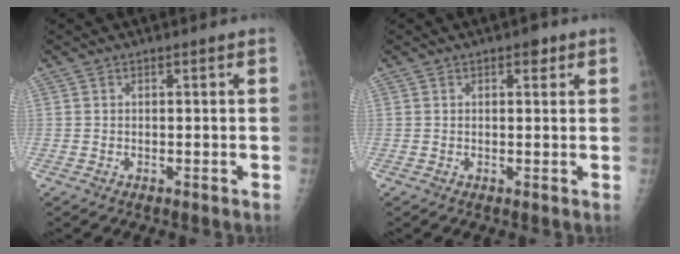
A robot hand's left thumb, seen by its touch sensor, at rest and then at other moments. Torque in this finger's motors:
{"motor_torque": [0.18, 0.21, 0.22, 0.03, 0.00]}